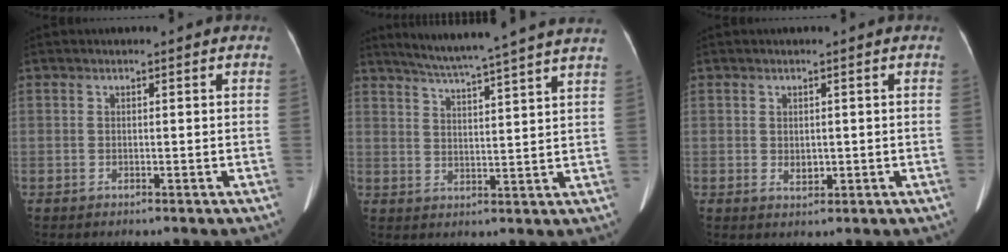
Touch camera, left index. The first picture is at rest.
{"total": 17.1, "force": [15.0, -1.4, 8.1], "torque": [-0.137, -0.007, 0.198]}
{"total": 1.6, "force": [-0.2, 1.2, 1.1], "torque": [-0.025, -0.006, 0.002]}